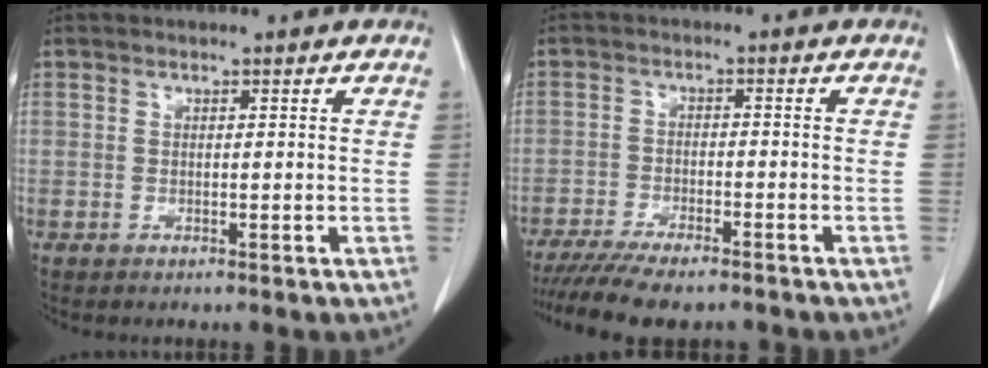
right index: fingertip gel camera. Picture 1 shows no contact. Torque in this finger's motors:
{"motor_torque": [1.09, -1.05, 0.43, 0.13]}